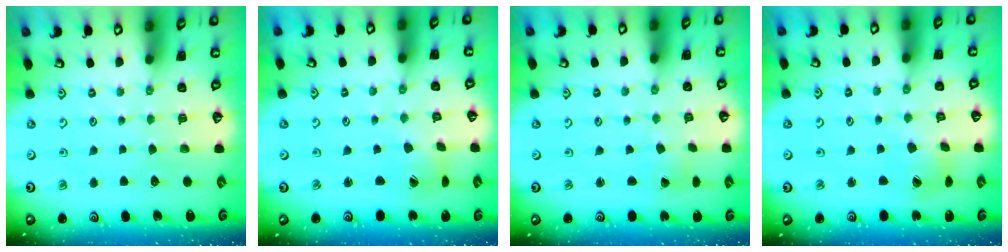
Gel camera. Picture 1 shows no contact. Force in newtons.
{"total": 2.5, "press": 2.5, "slide": 0.4}
{"total": 0.5, "press": 0.5, "slide": 0.0}
{"total": 5.1, "press": 5.1, "slide": 0.7}